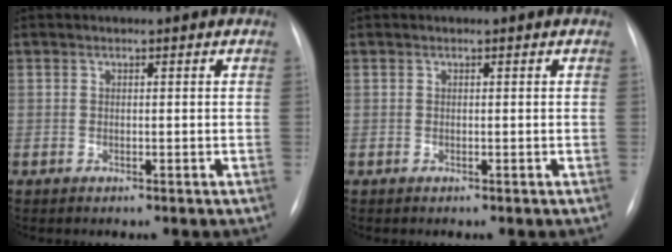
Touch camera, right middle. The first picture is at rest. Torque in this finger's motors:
{"motor_torque": [-0.15, 0.19, -0.06, 0.00]}